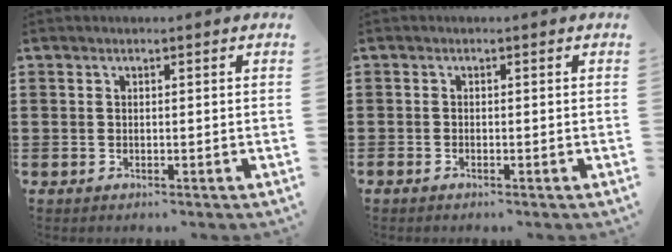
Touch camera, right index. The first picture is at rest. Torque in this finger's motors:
{"motor_torque": [-0.74, 1.39, 0.00, -0.01]}